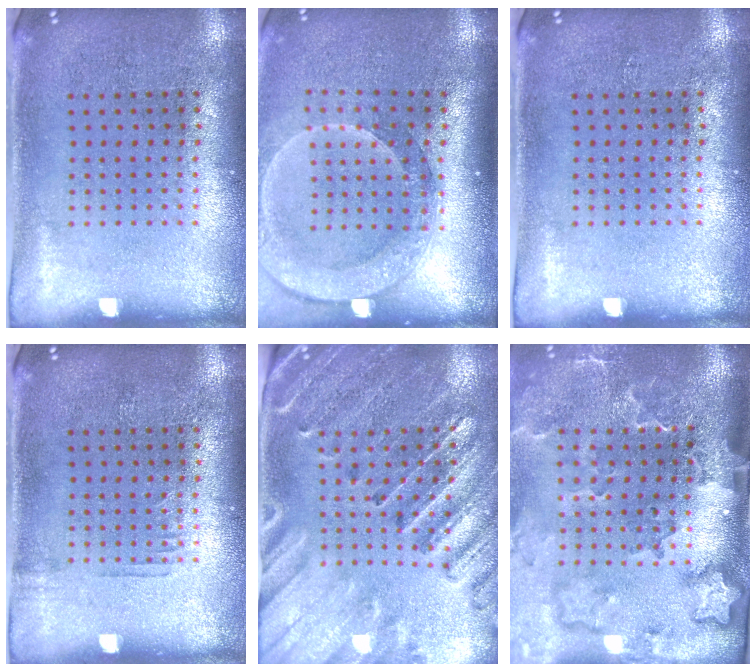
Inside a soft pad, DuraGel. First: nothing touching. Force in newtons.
{"total": 2.5, "press": 2.0, "slide": 1.5}
{"total": 0.0}
{"total": 0.6, "press": 0.6, "slide": 0.2}
{"total": 2.9, "press": 2.7, "slide": 0.9}
{"total": 3.4, "press": 2.5, "slide": 2.2}